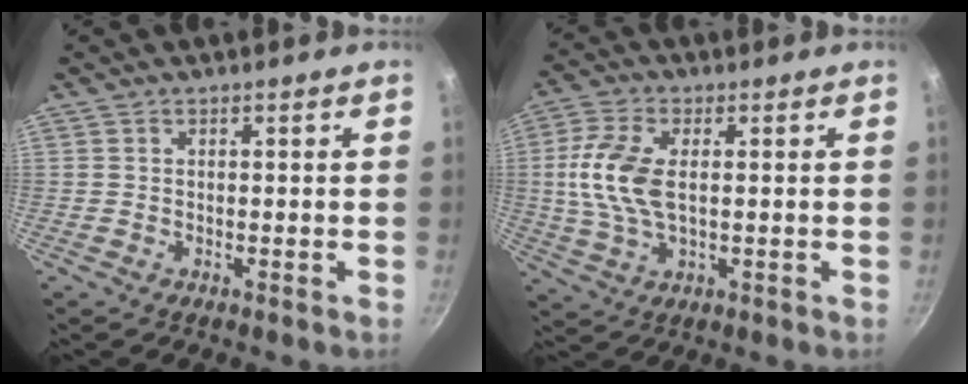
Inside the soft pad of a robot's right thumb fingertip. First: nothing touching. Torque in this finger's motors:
{"motor_torque": [1.39, 1.54, 1.35, -0.50, 0.34]}